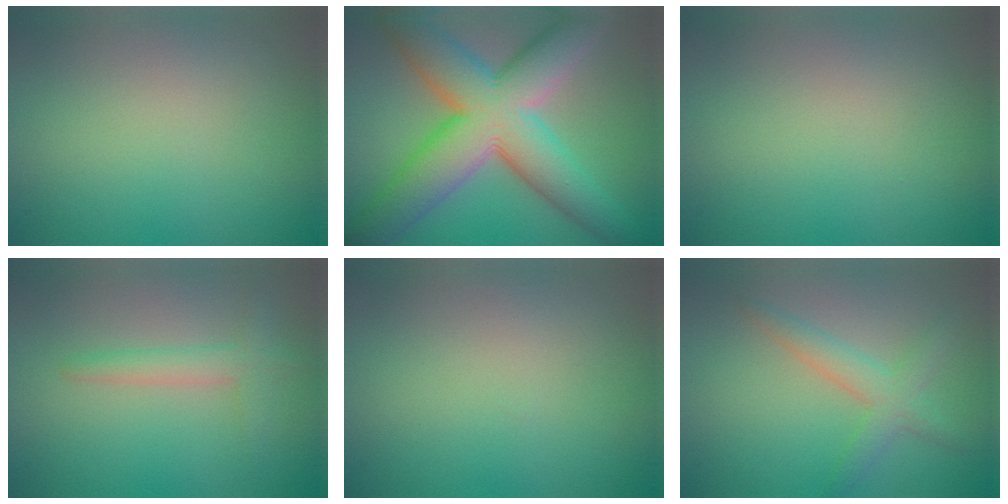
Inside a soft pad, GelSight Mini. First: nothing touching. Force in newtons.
{"total": 13.3, "press": 13.3, "slide": 0.6}
{"total": 0.0}
{"total": 2.3, "press": 2.3, "slide": 0.2}
{"total": 0.0}
{"total": 3.0, "press": 3.0, "slide": 0.2}